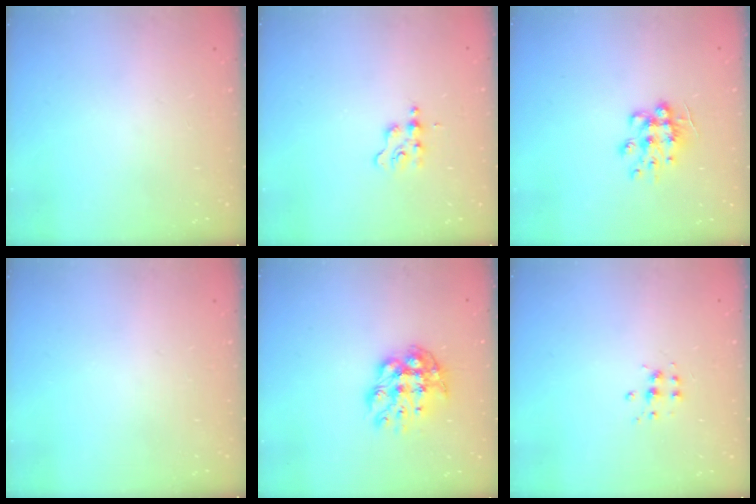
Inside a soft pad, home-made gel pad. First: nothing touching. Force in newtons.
{"total": 1.8, "press": 1.7, "slide": 0.3}
{"total": 9.4, "press": 9.4, "slide": 0.6}
{"total": 0.0}
{"total": 10.6, "press": 10.6, "slide": 0.6}
{"total": 4.8, "press": 4.7, "slide": 0.4}